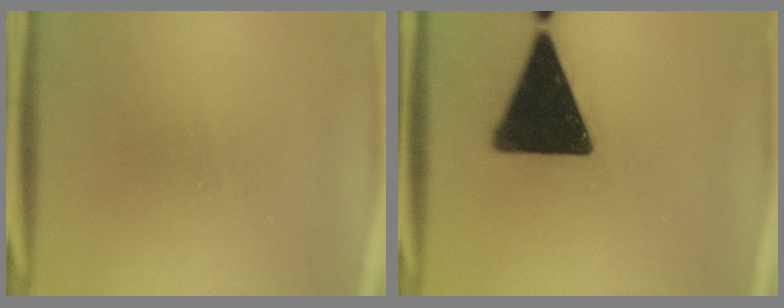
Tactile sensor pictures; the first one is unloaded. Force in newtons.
{"total": 19.1}